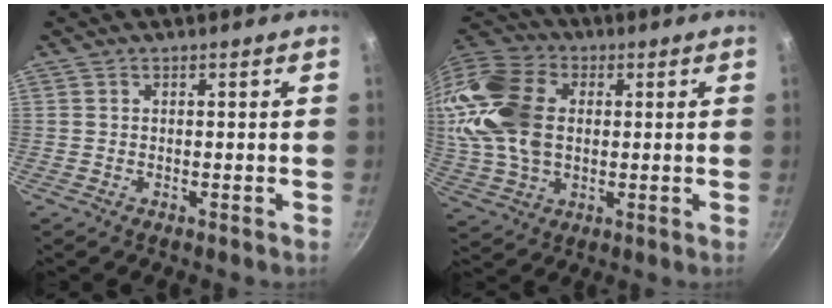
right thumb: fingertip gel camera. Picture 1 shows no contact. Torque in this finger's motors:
{"motor_torque": [1.27, 3.74, 1.64, -0.58, 0.27]}